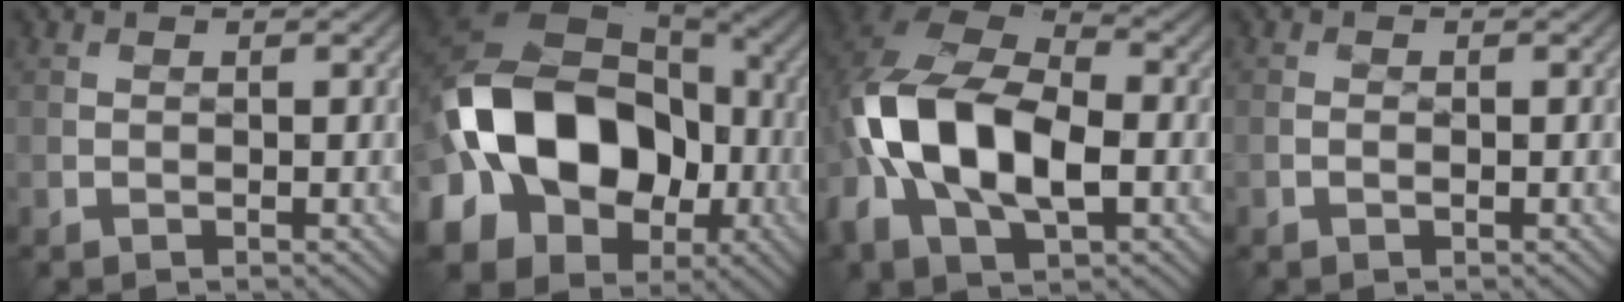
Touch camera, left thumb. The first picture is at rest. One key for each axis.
{"total": 18.9, "fx": -3.5, "fy": 14.0, "fz": 12.2, "tx": -0.238, "ty": -0.025, "tz": -0.051}
{"total": 15.7, "fx": -2.3, "fy": 9.4, "fz": 12.4, "tx": -0.272, "ty": -0.003, "tz": -0.054}
{"total": 0.6, "fx": -0.3, "fy": 0.3, "fz": 0.5, "tx": -0.011, "ty": 0.003, "tz": -0.006}